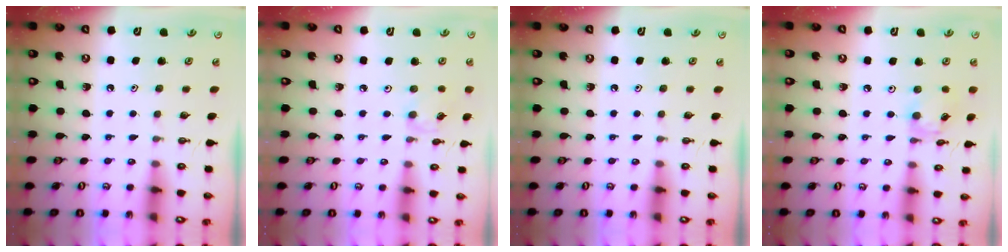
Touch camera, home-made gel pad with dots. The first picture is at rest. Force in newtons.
{"total": 2.5, "press": 2.5, "slide": 0.3}
{"total": 0.0}
{"total": 7.4, "press": 7.4, "slide": 0.4}